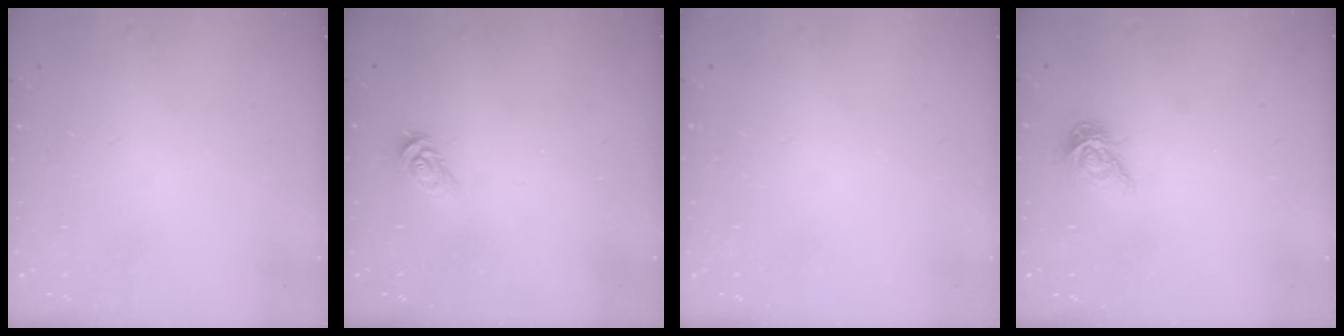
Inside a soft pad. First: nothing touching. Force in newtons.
{"total": 4.6, "press": 4.5, "slide": 0.5}
{"total": 0.0}
{"total": 7.3, "press": 7.2, "slide": 0.6}